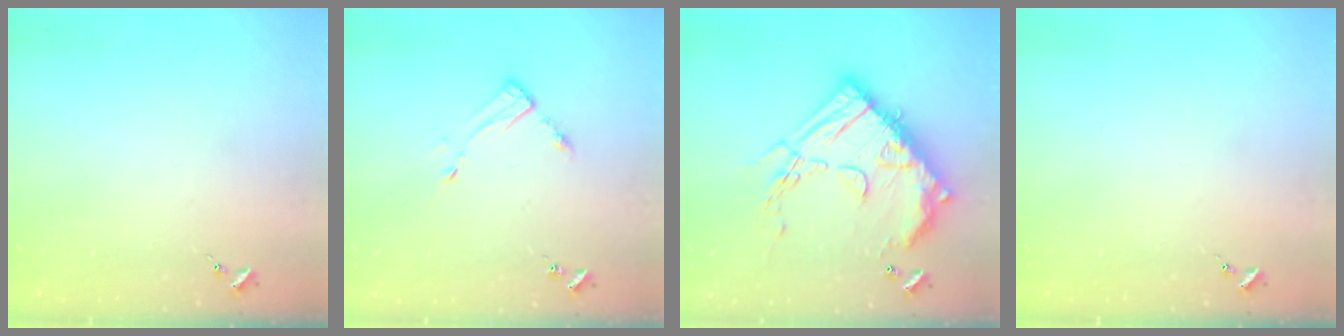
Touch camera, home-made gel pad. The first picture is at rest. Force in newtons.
{"total": 3.5, "press": 3.5, "slide": 0.4}
{"total": 23.7, "press": 23.6, "slide": 2.2}
{"total": 0.0}